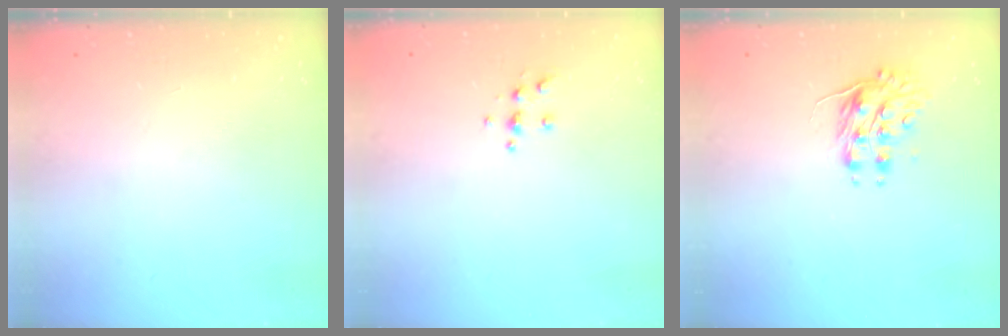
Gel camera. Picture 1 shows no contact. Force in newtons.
{"total": 5.4, "press": 5.4, "slide": 0.5}
{"total": 8.0, "press": 8.0, "slide": 0.4}